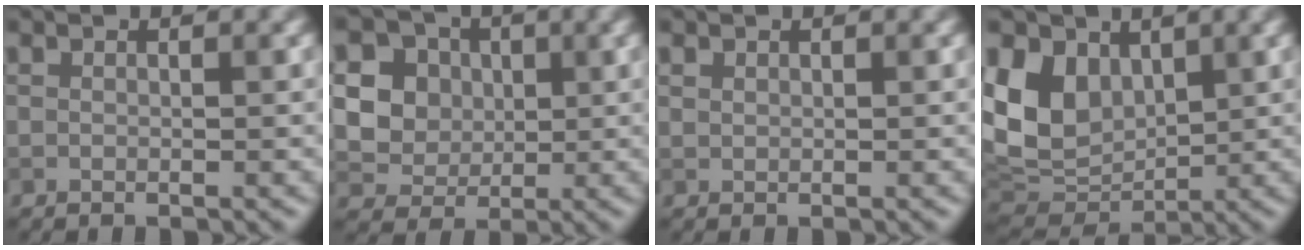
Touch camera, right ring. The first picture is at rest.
{"total": 7.5, "force": [1.9, 6.5, 3.1], "torque": [-0.068, 0.015, 0.028]}
{"total": 0.6, "force": [0.5, 0.4, 0.2], "torque": [-0.003, -0.001, 0.013]}
{"total": 9.2, "force": [2.7, 6.6, 5.9], "torque": [-0.134, 0.000, 0.051]}